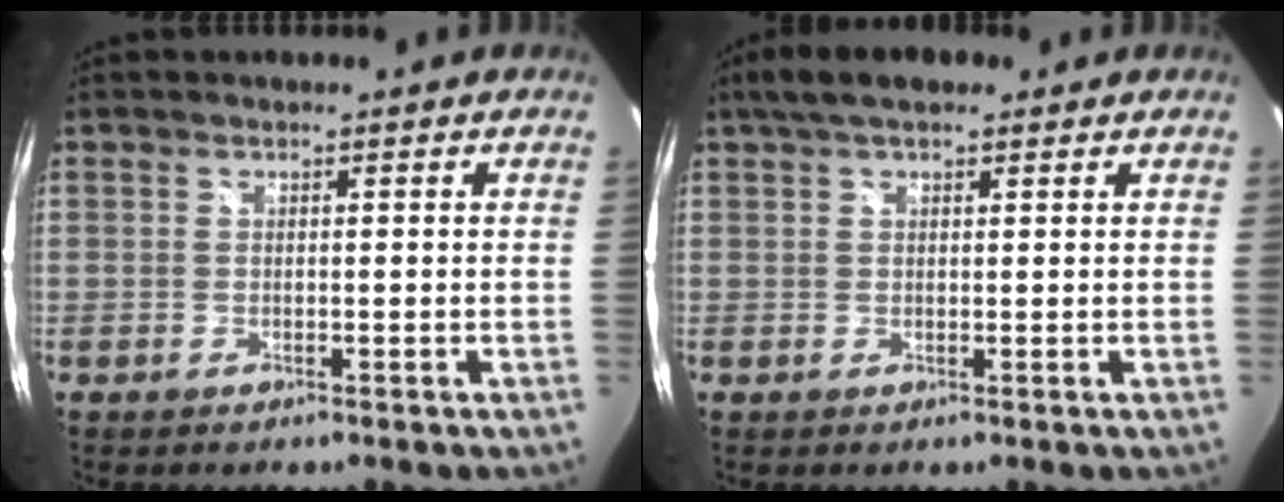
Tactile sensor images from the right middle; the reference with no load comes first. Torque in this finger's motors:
{"motor_torque": [0.59, -0.29, 0.41, 0.06]}